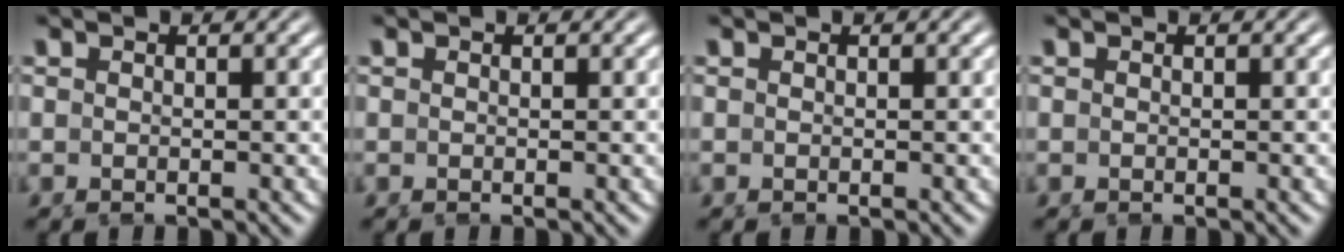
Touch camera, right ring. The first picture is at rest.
{"total": 0.0}
{"total": 0.0}
{"total": 0.0}